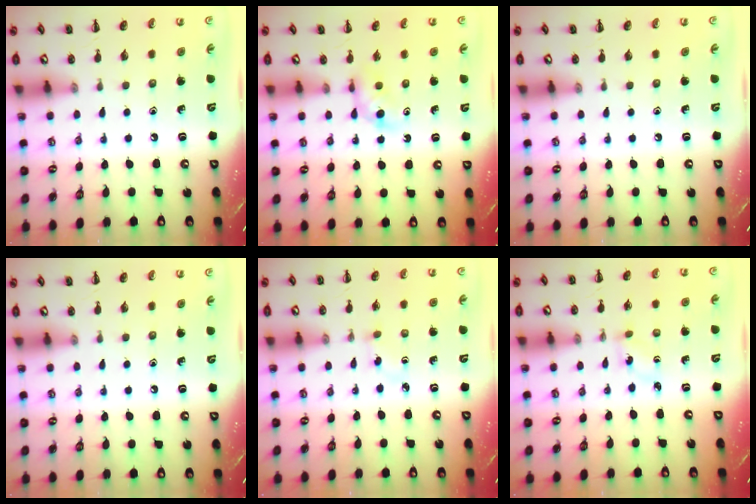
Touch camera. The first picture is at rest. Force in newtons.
{"total": 3.4, "press": 3.0, "slide": 1.5}
{"total": 0.0}
{"total": 0.0}
{"total": 2.4, "press": 2.2, "slide": 0.9}
{"total": 1.5, "press": 1.4, "slide": 0.6}